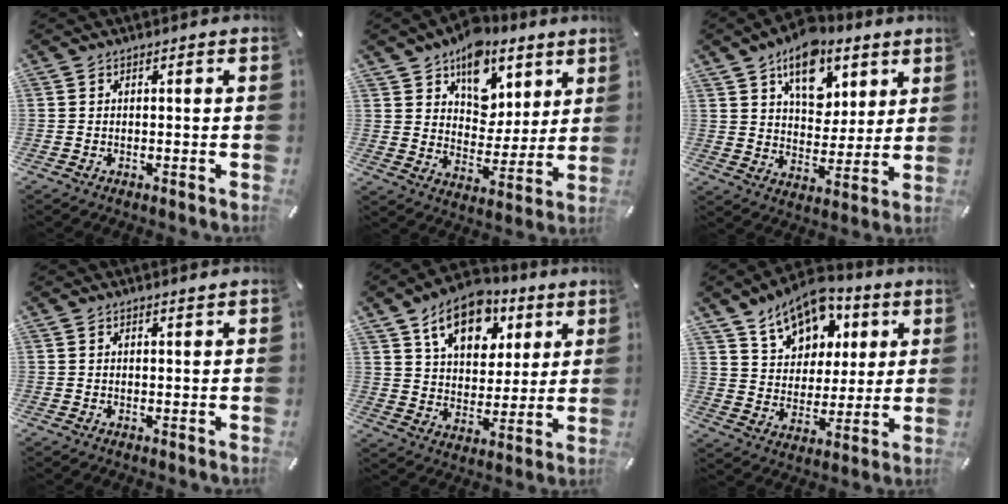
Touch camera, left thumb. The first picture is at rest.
{"total": 13.2, "force": [8.1, 9.5, 4.2], "torque": [-0.051, -0.069, 0.147]}
{"total": 14.1, "force": [8.0, 9.3, 7.0], "torque": [-0.096, -0.043, 0.142]}
{"total": 1.0, "force": [0.8, 0.1, 0.6], "torque": [-0.011, 0.000, 0.013]}
{"total": 14.3, "force": [8.3, 9.4, 6.9], "torque": [-0.107, -0.037, 0.149]}
{"total": 13.1, "force": [8.4, 8.8, 4.7], "torque": [-0.080, -0.053, 0.156]}